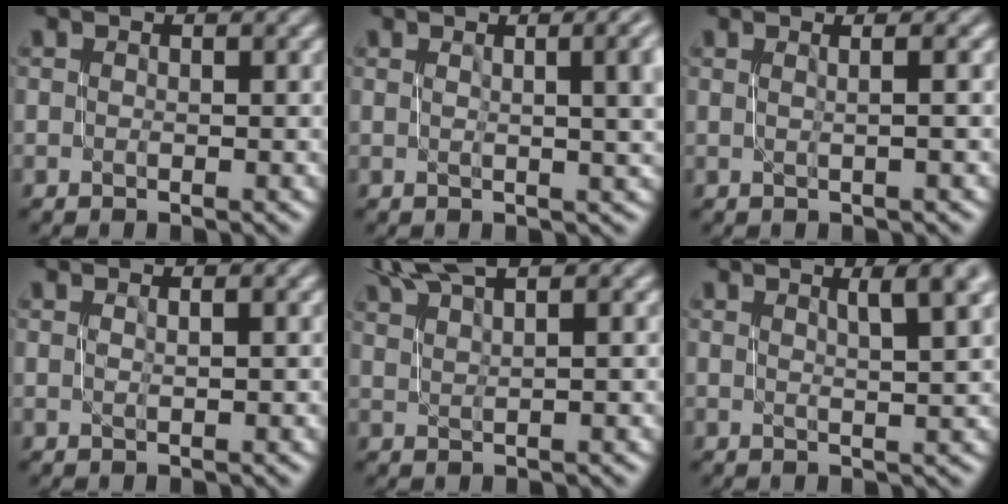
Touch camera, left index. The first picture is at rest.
{"total": 6.9, "force": [1.3, 3.0, 6.1], "torque": [-0.030, 0.014, 0.011]}
{"total": 1.5, "force": [0.2, 0.5, 1.4], "torque": [-0.017, 0.005, -0.006]}
{"total": 0.6, "force": [0.2, 0.2, 0.6], "torque": [-0.003, 0.003, -0.001]}
{"total": 3.7, "force": [3.1, 0.4, 2.0], "torque": [-0.026, 0.009, 0.052]}
{"total": 4.6, "force": [1.9, 1.1, 4.0], "torque": [-0.039, 0.009, 0.023]}